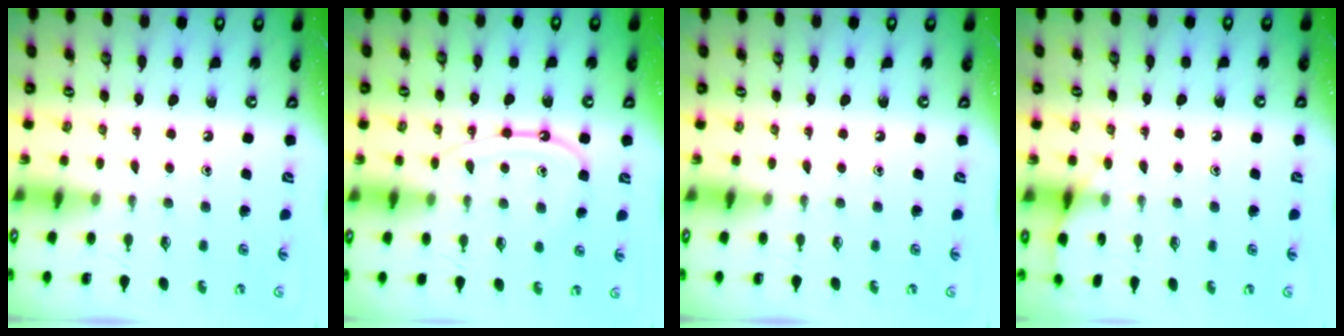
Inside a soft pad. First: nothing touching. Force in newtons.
{"total": 10.7, "press": 10.7, "slide": 1.0}
{"total": 0.0}
{"total": 5.8, "press": 5.8, "slide": 0.7}